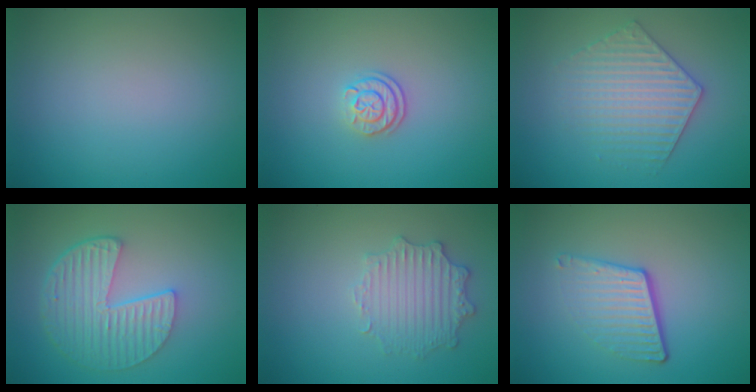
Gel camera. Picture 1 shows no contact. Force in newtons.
{"total": 2.2, "press": 1.8, "slide": 1.3}
{"total": 3.6, "press": 3.5, "slide": 0.5}
{"total": 5.9, "press": 4.3, "slide": 3.9}
{"total": 2.9, "press": 2.9, "slide": 0.1}
{"total": 4.1, "press": 2.5, "slide": 3.2}